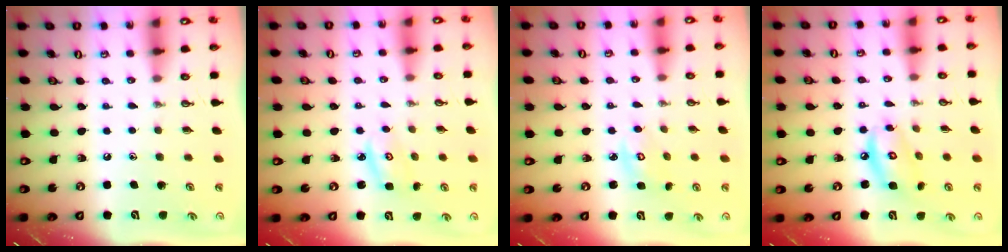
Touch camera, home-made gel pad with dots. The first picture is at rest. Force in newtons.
{"total": 2.7, "press": 2.6, "slide": 0.3}
{"total": 3.7, "press": 3.7, "slide": 0.3}
{"total": 8.9, "press": 8.9, "slide": 0.7}